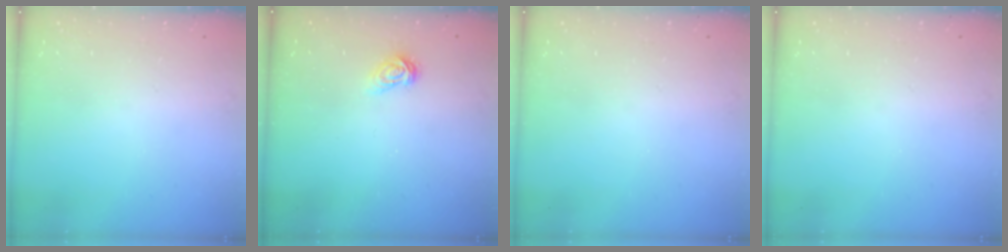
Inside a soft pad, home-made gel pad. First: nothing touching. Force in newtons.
{"total": 3.9, "press": 3.9, "slide": 0.6}
{"total": 0.0}
{"total": 0.0}